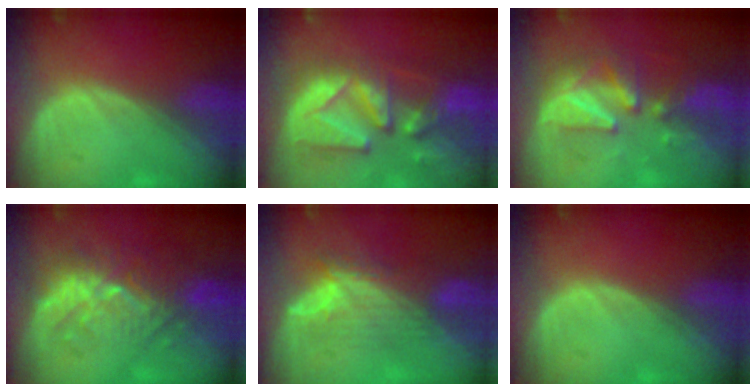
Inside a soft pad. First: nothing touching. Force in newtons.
{"total": 12.0, "press": 11.0, "slide": 4.8}
{"total": 8.1, "press": 7.9, "slide": 2.0}
{"total": 9.4, "press": 9.1, "slide": 2.6}
{"total": 7.3, "press": 7.1, "slide": 1.7}
{"total": 0.0}